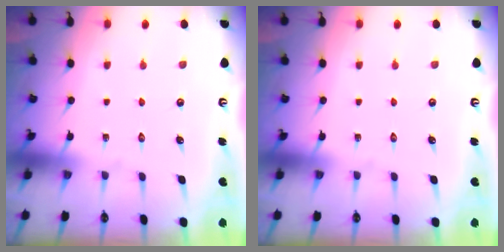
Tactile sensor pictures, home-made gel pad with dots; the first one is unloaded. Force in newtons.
{"total": 0.0}